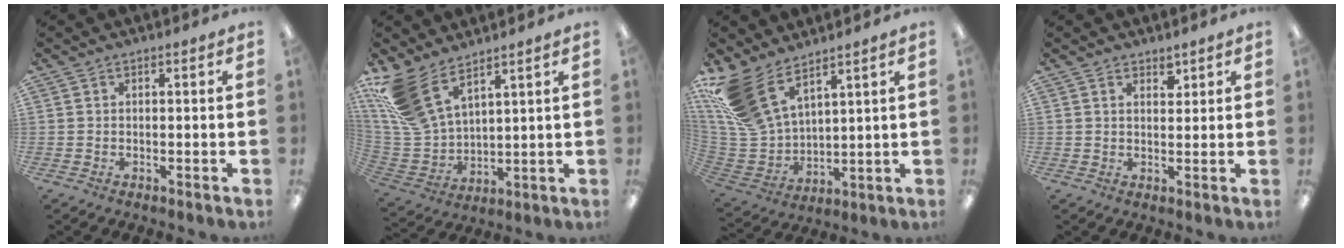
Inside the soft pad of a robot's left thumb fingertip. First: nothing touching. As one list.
[{"total": 14.4, "force": [9.9, 6.8, 7.9], "torque": [-0.199, -0.037, 0.190]}, {"total": 16.5, "force": [11.0, 8.3, 9.0], "torque": [-0.230, -0.049, 0.212]}, {"total": 2.5, "force": [1.9, 1.5, 0.8], "torque": [0.007, -0.011, 0.031]}]